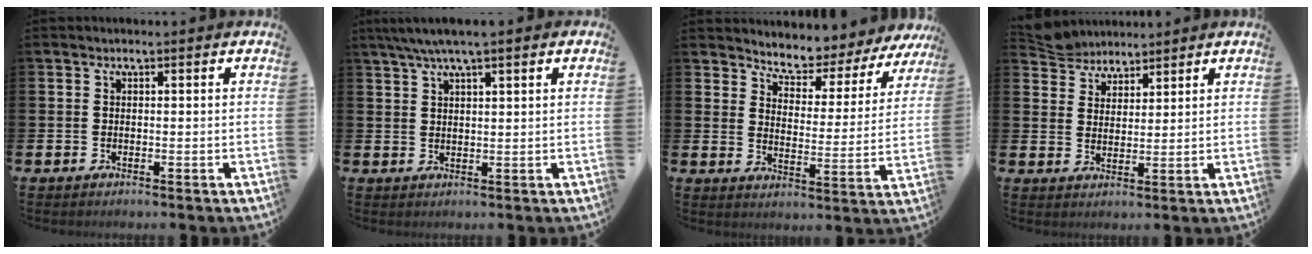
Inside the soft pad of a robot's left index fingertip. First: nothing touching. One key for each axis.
{"total": 4.2, "fx": 3.2, "fy": 0.3, "fz": 2.6, "tx": -0.061, "ty": 0.002, "tz": 0.059}
{"total": 5.2, "fx": 5.0, "fy": 1.4, "fz": 0.2, "tx": -0.037, "ty": -0.044, "tz": 0.082}
{"total": 4.6, "fx": 4.4, "fy": 1.1, "fz": -0.4, "tx": -0.003, "ty": -0.022, "tz": 0.081}